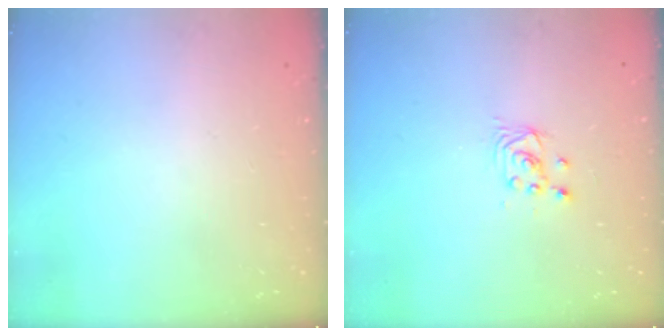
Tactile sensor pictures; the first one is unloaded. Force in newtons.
{"total": 2.2, "press": 2.2, "slide": 0.3}